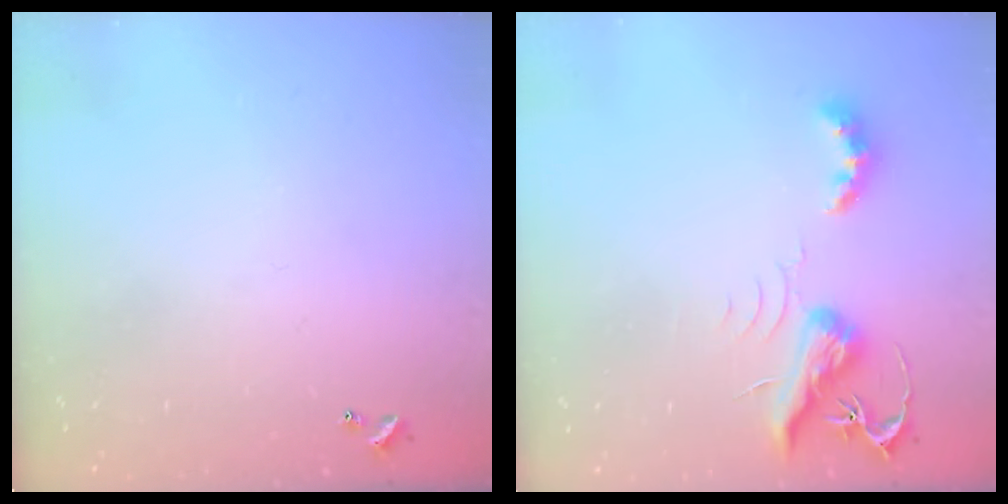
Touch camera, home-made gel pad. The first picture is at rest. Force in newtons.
{"total": 6.6, "press": 6.6, "slide": 0.3}